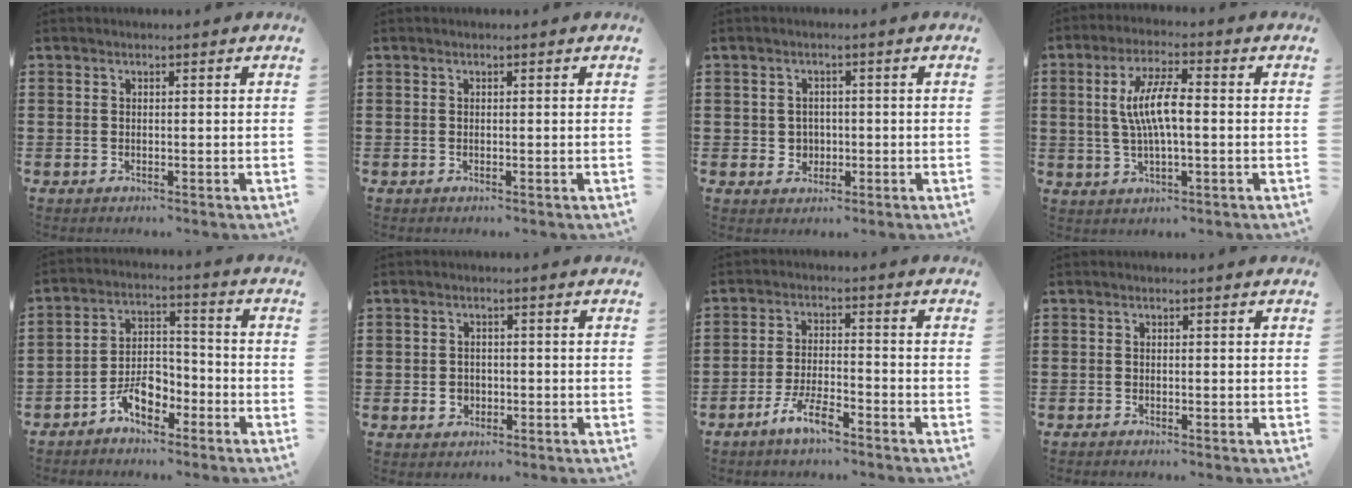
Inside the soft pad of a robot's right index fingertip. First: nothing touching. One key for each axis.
{"total": 0.0}
{"total": 2.4, "fx": -0.3, "fy": 2.3, "fz": 0.6, "tx": -0.021, "ty": 0.006, "tz": -0.010}
{"total": 7.4, "fx": 0.2, "fy": 2.0, "fz": 7.1, "tx": -0.151, "ty": -0.002, "tz": -0.005}
{"total": 6.5, "fx": -4.2, "fy": 3.5, "fz": 3.4, "tx": -0.066, "ty": 0.018, "tz": -0.079}
{"total": 2.3, "fx": -0.8, "fy": 1.9, "fz": 1.0, "tx": -0.023, "ty": 0.002, "tz": -0.018}
{"total": 5.6, "fx": -4.1, "fy": 1.2, "fz": 3.5, "tx": -0.086, "ty": -0.002, "tz": -0.082}
{"total": 0.6, "fx": -0.6, "fy": 0.0, "fz": 0.0, "tx": -0.001, "ty": -0.003, "tz": -0.011}